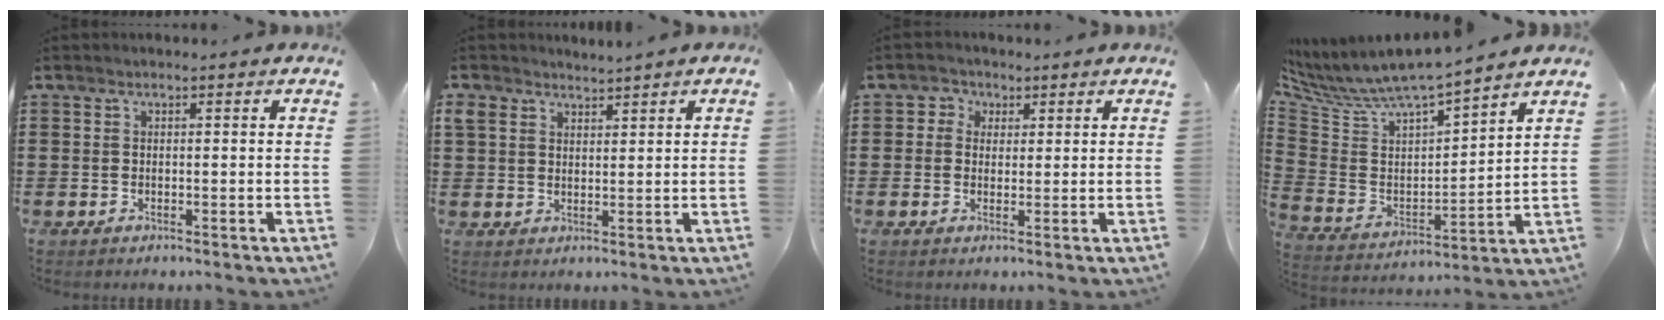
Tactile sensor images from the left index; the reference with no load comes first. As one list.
[{"total": 2.4, "force": [2.0, 1.2, 0.5], "torque": [-0.018, 0.007, 0.038]}, {"total": 2.3, "force": [0.6, 2.2, -0.1], "torque": [-0.011, 0.010, 0.007]}, {"total": 7.4, "force": [6.6, 1.8, 2.8], "torque": [-0.089, -0.049, 0.110]}]